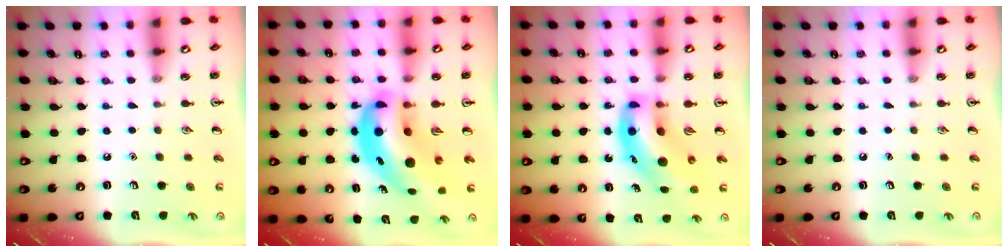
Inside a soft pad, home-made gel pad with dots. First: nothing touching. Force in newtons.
{"total": 15.8, "press": 15.0, "slide": 4.9}
{"total": 12.9, "press": 12.5, "slide": 3.5}
{"total": 0.0}